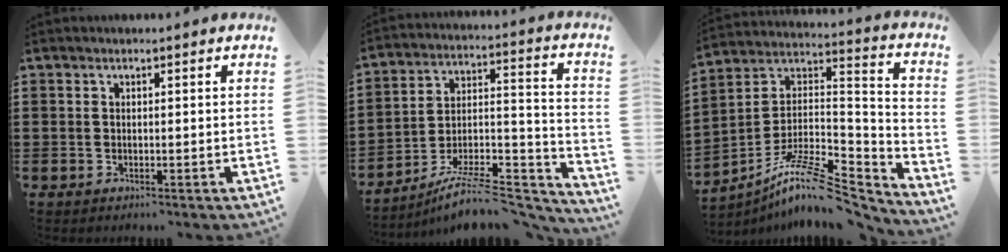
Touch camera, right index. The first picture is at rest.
{"total": 9.5, "force": [-8.0, 2.3, 4.6], "torque": [-0.070, 0.018, -0.154]}
{"total": 12.2, "force": [-8.9, 3.2, 7.8], "torque": [-0.145, 0.015, -0.169]}